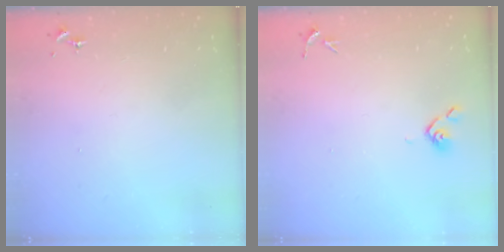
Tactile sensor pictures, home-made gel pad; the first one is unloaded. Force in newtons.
{"total": 3.8, "press": 3.7, "slide": 0.8}